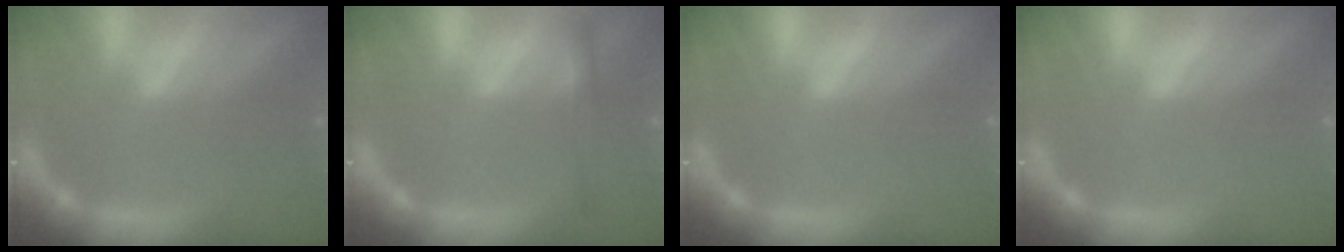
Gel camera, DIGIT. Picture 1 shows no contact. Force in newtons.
{"total": 2.4}
{"total": 0.0}
{"total": 0.0}